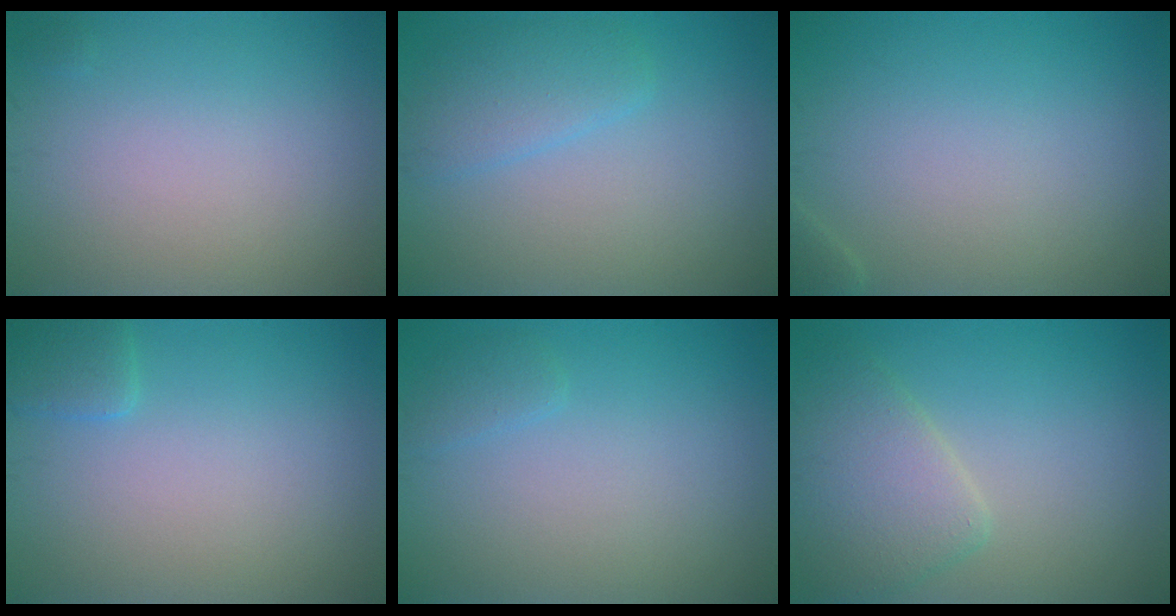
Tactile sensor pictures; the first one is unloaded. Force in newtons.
{"total": 2.7, "press": 2.7, "slide": 0.1}
{"total": 0.7, "press": 0.7, "slide": 0.0}
{"total": 1.5, "press": 1.5, "slide": 0.1}
{"total": 1.0, "press": 1.0, "slide": 0.0}
{"total": 4.4, "press": 4.4, "slide": 0.3}